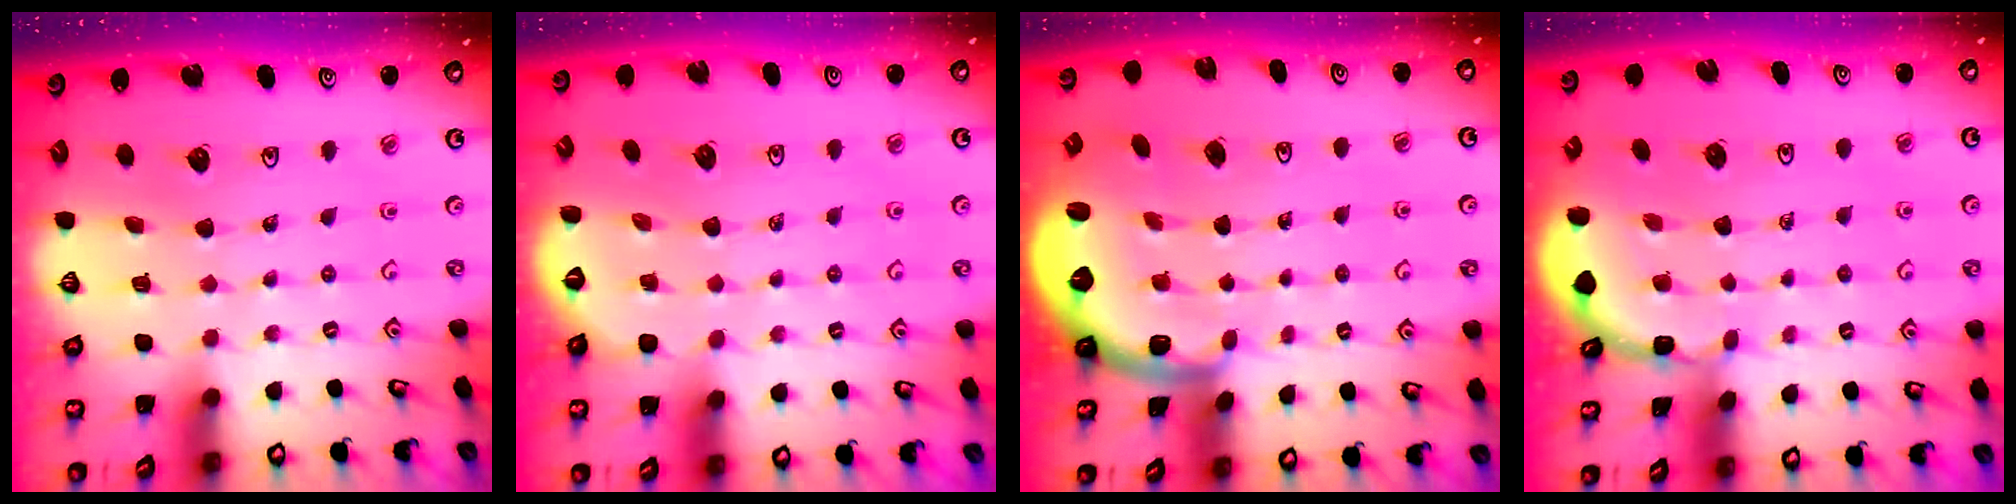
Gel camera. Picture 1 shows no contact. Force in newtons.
{"total": 2.8, "press": 2.2, "slide": 1.8}
{"total": 2.1, "press": 1.9, "slide": 0.9}
{"total": 1.6, "press": 1.6, "slide": 0.1}